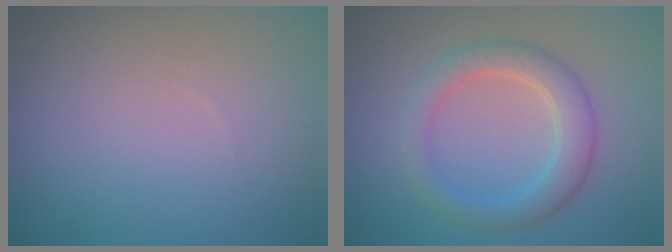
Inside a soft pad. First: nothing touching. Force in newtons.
{"total": 3.9, "press": 3.9, "slide": 0.2}